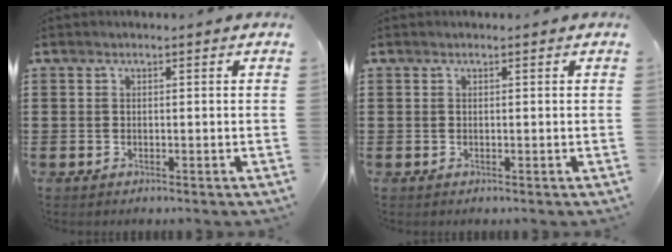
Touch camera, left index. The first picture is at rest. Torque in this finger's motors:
{"motor_torque": [-0.15, 0.31, 0.00, -0.01]}